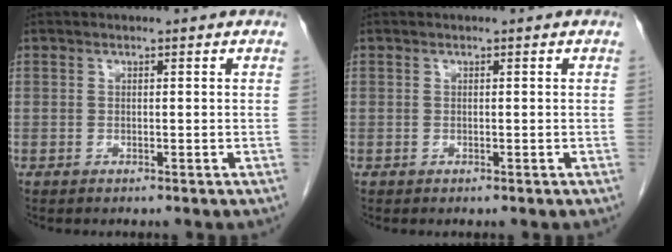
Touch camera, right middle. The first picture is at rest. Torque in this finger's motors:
{"motor_torque": [0.15, -0.10, 0.01, 0.00]}